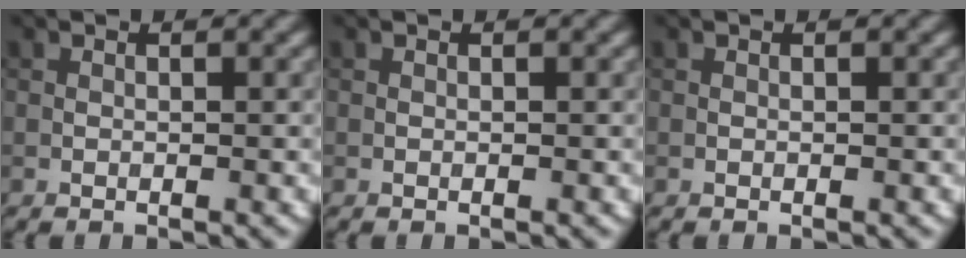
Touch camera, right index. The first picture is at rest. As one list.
[{"total": 0.0}, {"total": 0.0}]